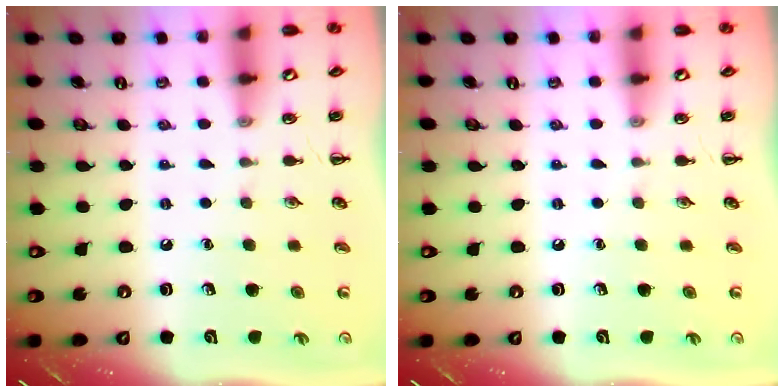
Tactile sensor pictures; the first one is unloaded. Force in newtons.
{"total": 0.0}